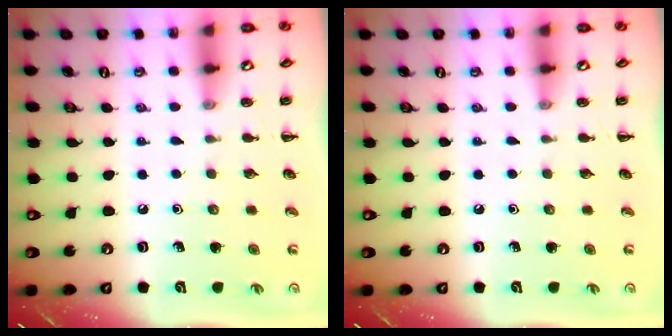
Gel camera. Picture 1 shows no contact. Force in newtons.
{"total": 0.0}